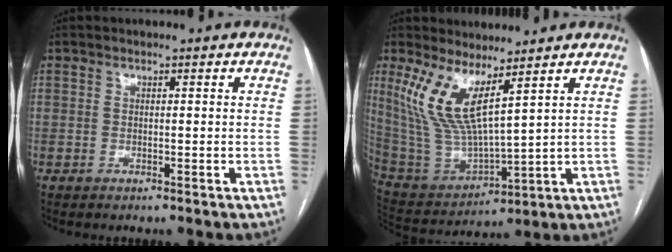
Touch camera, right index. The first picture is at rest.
{"total": 11.1, "force": [6.1, 1.9, 9.1], "torque": [-0.214, -0.010, 0.137]}